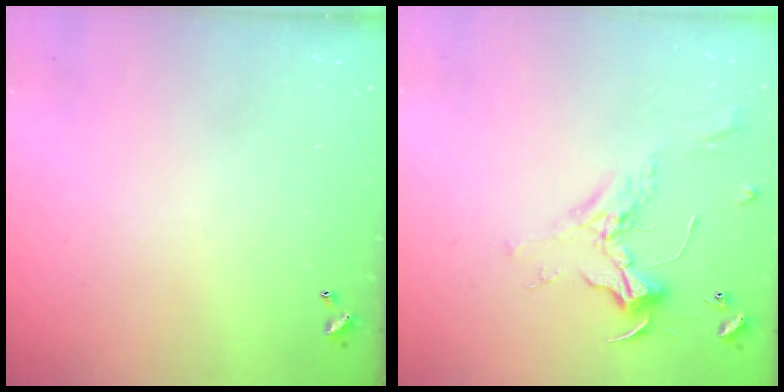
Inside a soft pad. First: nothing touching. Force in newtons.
{"total": 2.4, "press": 2.3, "slide": 0.9}